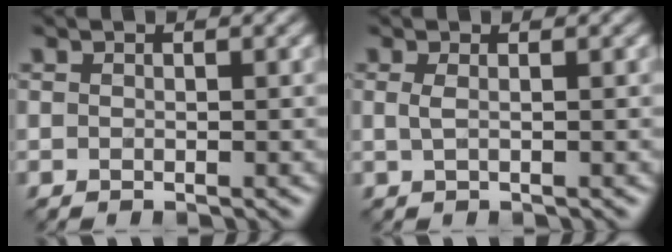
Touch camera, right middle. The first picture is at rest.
{"total": 1.0, "force": [0.1, 0.4, 1.0], "torque": [-0.018, 0.002, 0.001]}